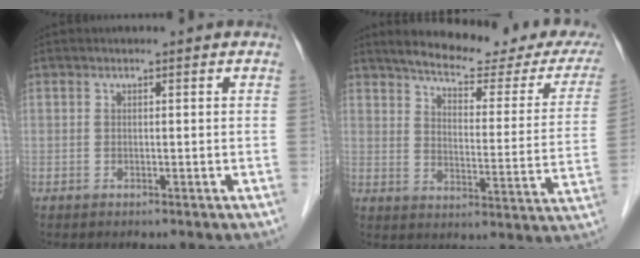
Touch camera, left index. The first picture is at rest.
{"total": 21.1, "force": [18.2, 3.7, 10.2], "torque": [-0.132, -0.029, 0.219]}